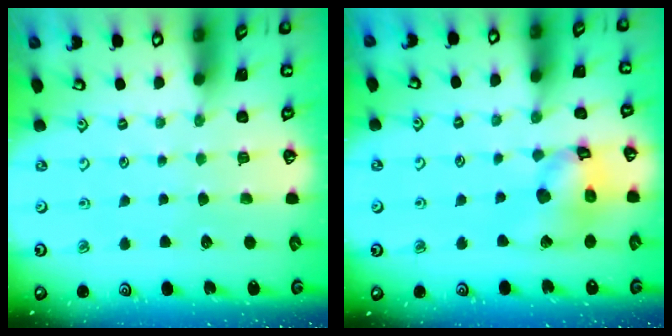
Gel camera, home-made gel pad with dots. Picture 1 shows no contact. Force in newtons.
{"total": 14.4, "press": 14.3, "slide": 2.2}